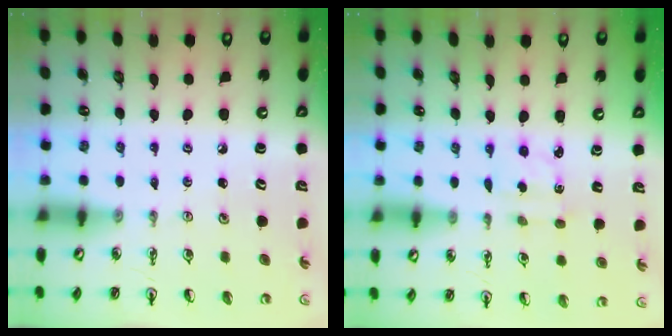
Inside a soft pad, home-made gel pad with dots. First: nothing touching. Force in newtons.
{"total": 2.1, "press": 2.0, "slide": 0.6}